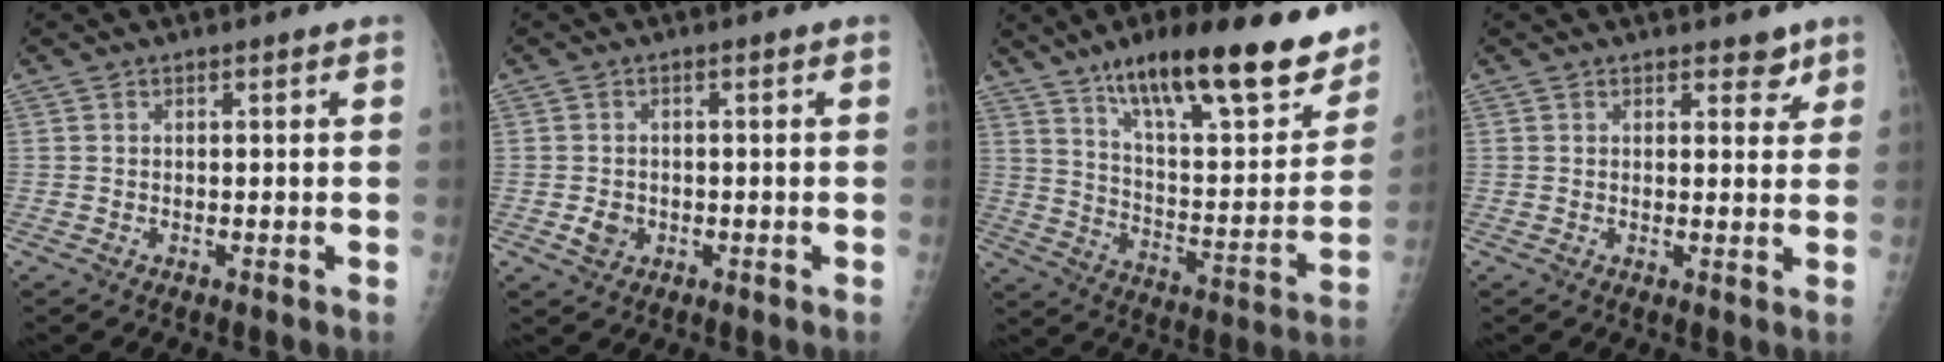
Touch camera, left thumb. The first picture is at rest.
{"total": 2.5, "force": [-0.7, 2.1, 1.2], "torque": [-0.015, 0.002, -0.008]}
{"total": 26.9, "force": [17.7, 7.3, 18.9], "torque": [-0.242, -0.061, 0.277]}
{"total": 3.0, "force": [2.1, 1.6, 1.4], "torque": [0.006, -0.011, 0.026]}